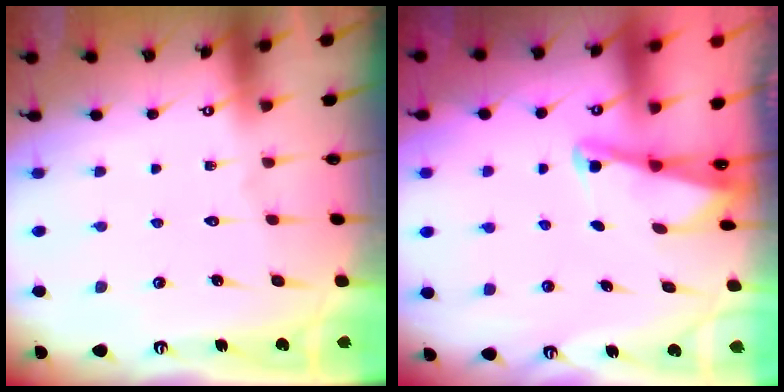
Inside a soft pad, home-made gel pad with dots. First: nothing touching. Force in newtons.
{"total": 2.0, "press": 2.0, "slide": 0.2}